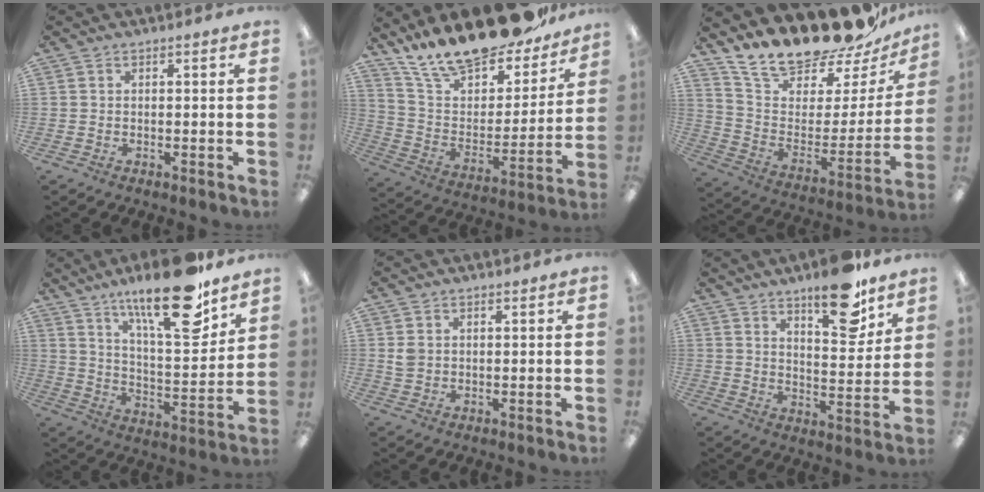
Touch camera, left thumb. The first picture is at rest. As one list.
[{"total": 21.6, "force": [18.9, 5.8, 8.8], "torque": [-0.157, -0.137, 0.325]}, {"total": 21.5, "force": [19.6, 5.6, 6.7], "torque": [-0.121, -0.166, 0.344]}, {"total": 21.7, "force": [15.4, 5.9, 14.1], "torque": [-0.213, -0.098, 0.247]}, {"total": 2.5, "force": [1.0, 2.0, 1.0], "torque": [-0.023, 0.003, 0.019]}, {"total": 14.7, "force": [10.8, 5.0, 8.5], "torque": [-0.104, -0.072, 0.180]}]